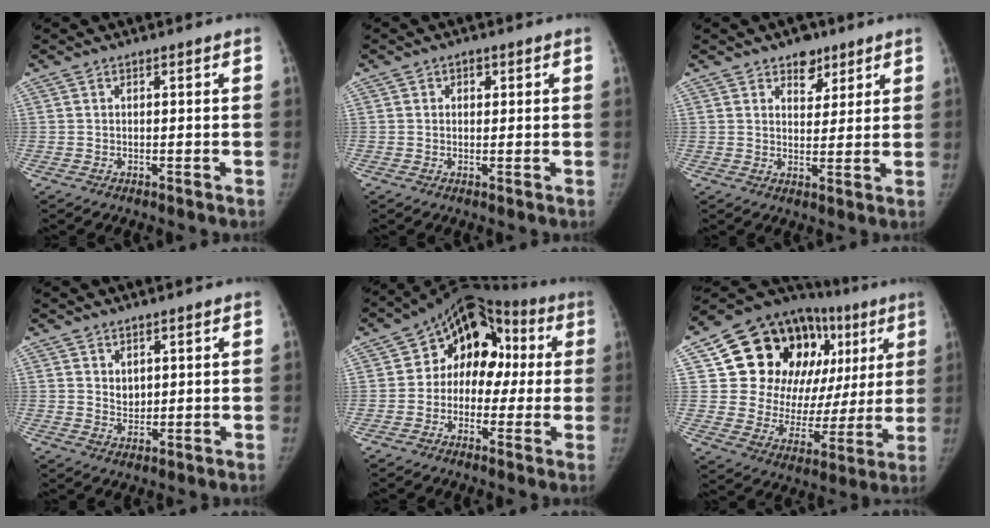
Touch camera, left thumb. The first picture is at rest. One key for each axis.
{"total": 1.7, "fx": 0.6, "fy": 1.4, "fz": 0.8, "tx": 0.002, "ty": 0.000, "tz": 0.004}
{"total": 5.3, "fx": 3.5, "fy": 3.4, "fz": 2.2, "tx": 0.000, "ty": -0.019, "tz": 0.053}
{"total": 2.6, "fx": 1.3, "fy": 1.9, "fz": 1.2, "tx": -0.007, "ty": -0.012, "tz": 0.027}
{"total": 14.0, "fx": 1.1, "fy": 10.4, "fz": 9.2, "tx": -0.072, "ty": 0.045, "tz": 0.000}
{"total": 27.8, "fx": 9.9, "fy": 18.5, "fz": 18.1, "tx": -0.199, "ty": 0.027, "tz": 0.163}